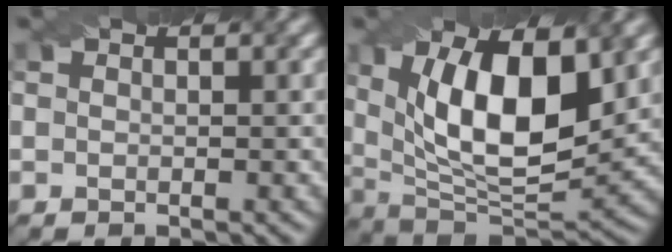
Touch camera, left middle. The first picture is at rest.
{"total": 12.0, "force": [2.8, 5.1, 10.5], "torque": [-0.163, -0.004, 0.045]}